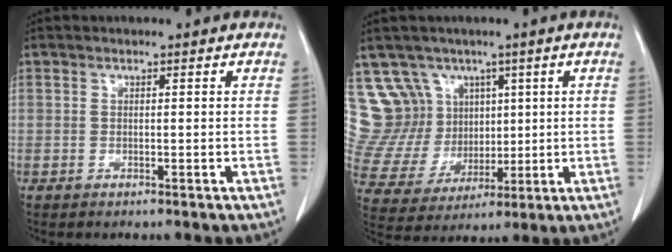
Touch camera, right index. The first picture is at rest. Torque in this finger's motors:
{"motor_torque": [-0.91, 0.71, -0.41, -0.06]}